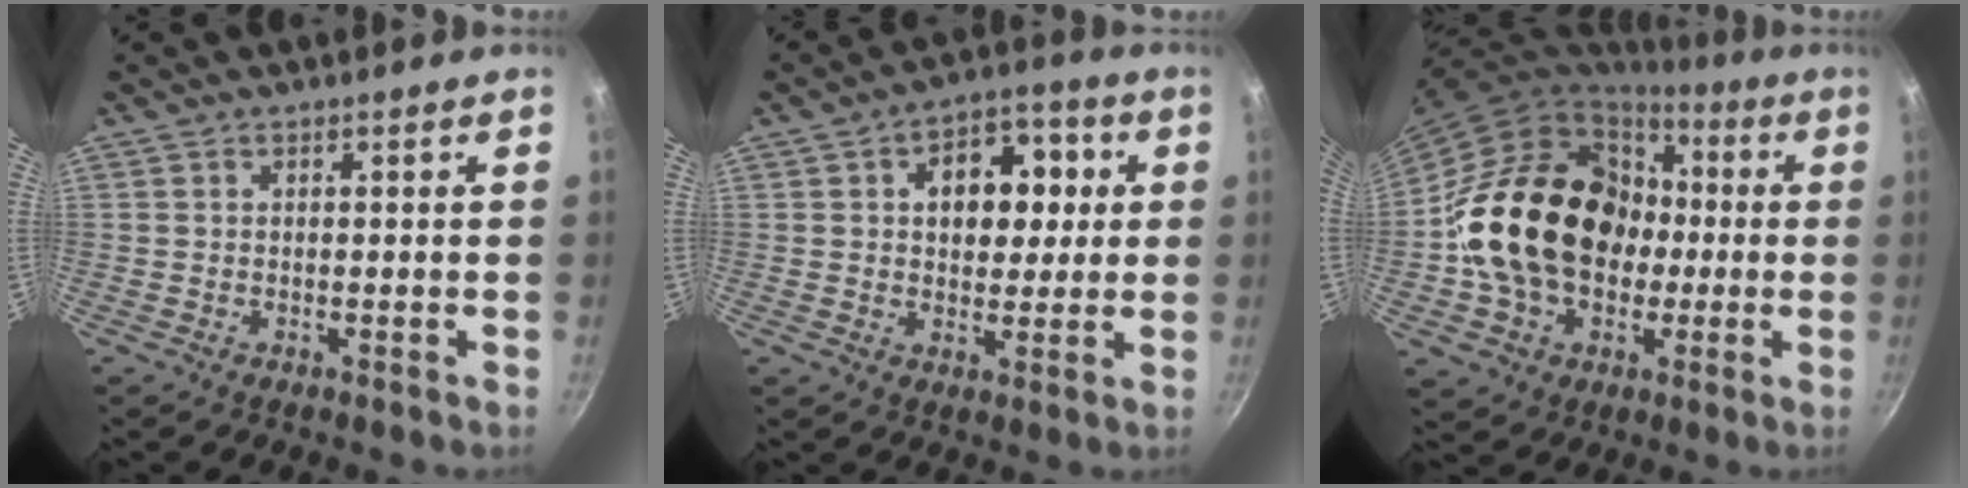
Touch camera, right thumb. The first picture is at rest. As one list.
[{"total": 11.6, "force": [2.3, 8.0, 8.1], "torque": [-0.071, 0.010, 0.024]}, {"total": 23.7, "force": [-0.2, 18.4, 14.9], "torque": [-0.234, 0.048, 0.005]}]